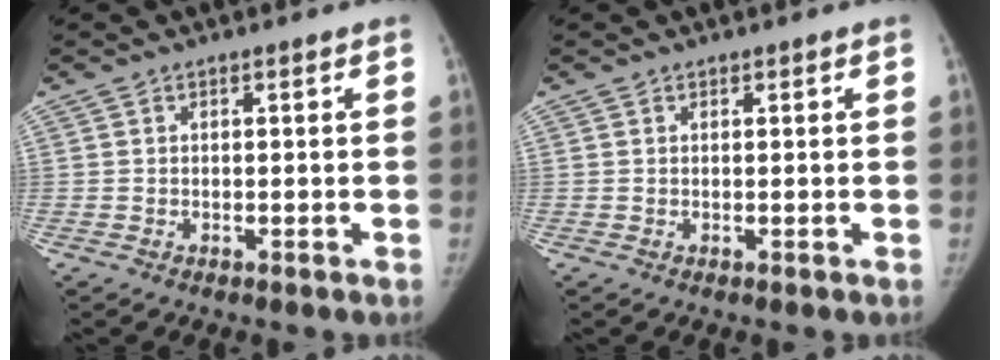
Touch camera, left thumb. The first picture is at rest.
{"total": 0.0}